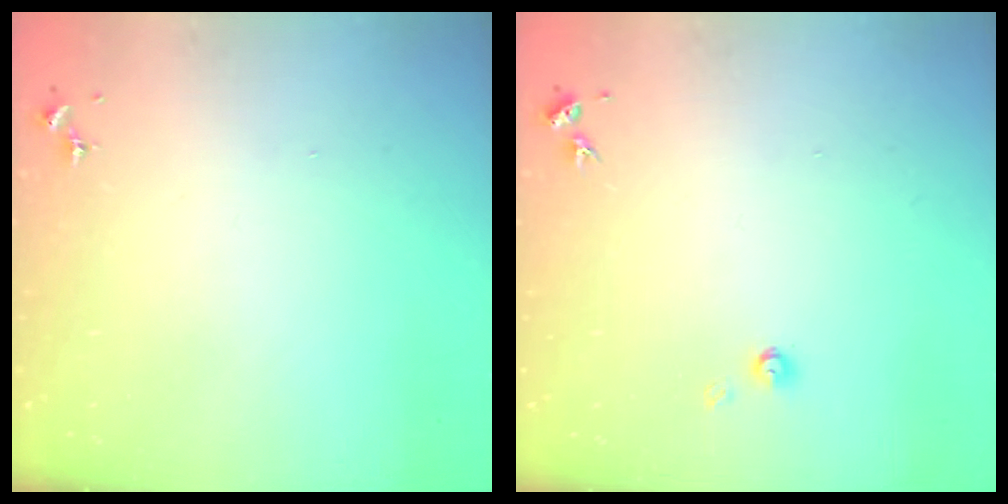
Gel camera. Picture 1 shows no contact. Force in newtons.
{"total": 3.2, "press": 3.2, "slide": 0.3}